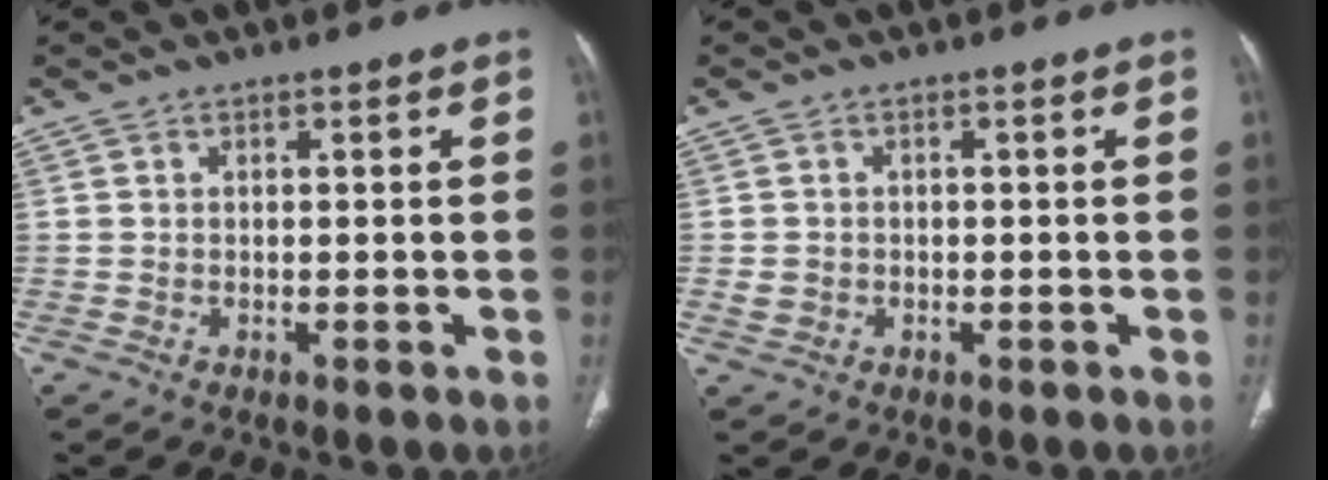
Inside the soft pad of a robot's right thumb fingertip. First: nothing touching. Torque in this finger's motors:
{"motor_torque": [-0.13, -0.33, 0.24, -0.36, -0.02]}